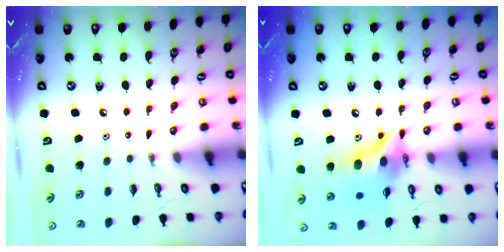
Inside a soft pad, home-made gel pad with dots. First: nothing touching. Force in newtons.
{"total": 13.5, "press": 13.4, "slide": 1.3}